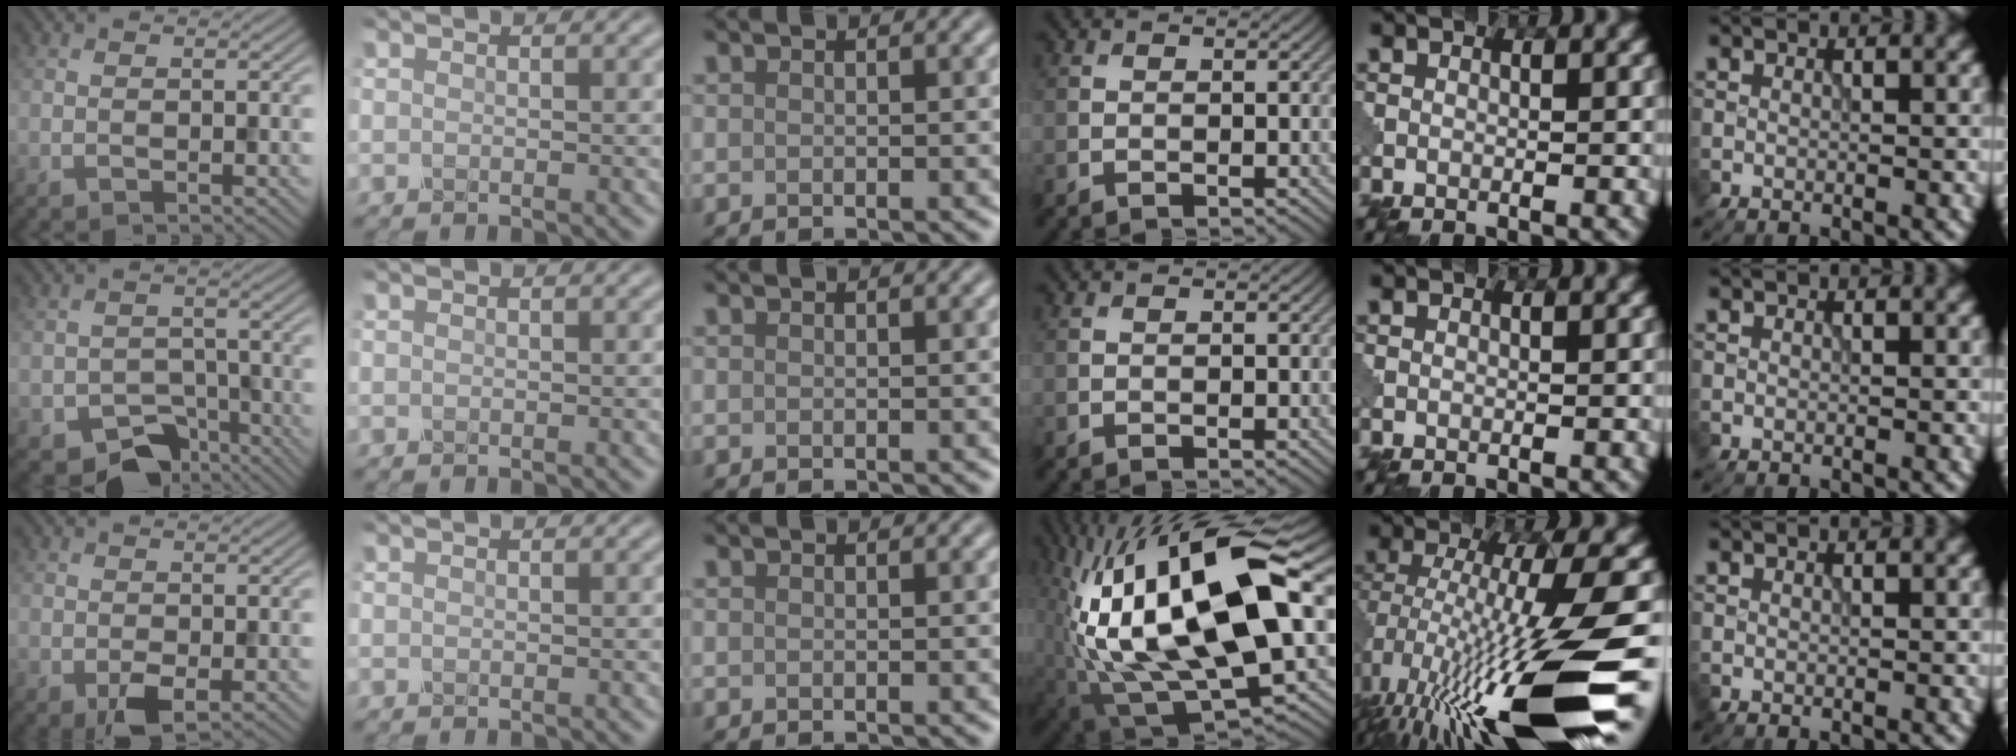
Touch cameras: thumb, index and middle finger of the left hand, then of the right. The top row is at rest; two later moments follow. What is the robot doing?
{"motion": "disassemble", "object": "pitcher"}